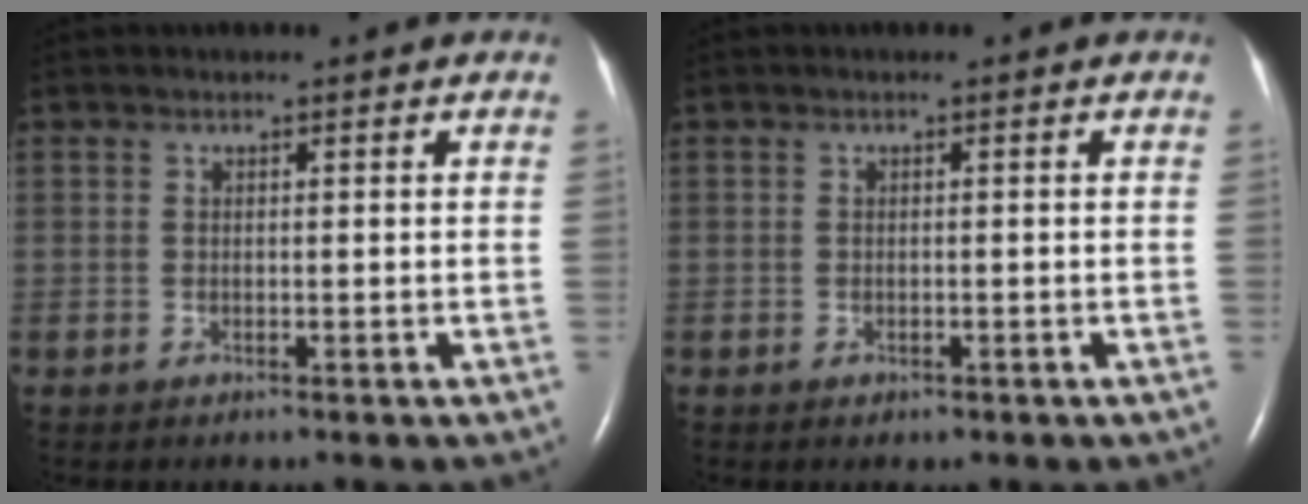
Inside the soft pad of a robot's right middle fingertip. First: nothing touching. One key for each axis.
{"total": 0.9, "fx": -0.5, "fy": 0.5, "fz": 0.5, "tx": -0.010, "ty": -0.001, "tz": -0.002}